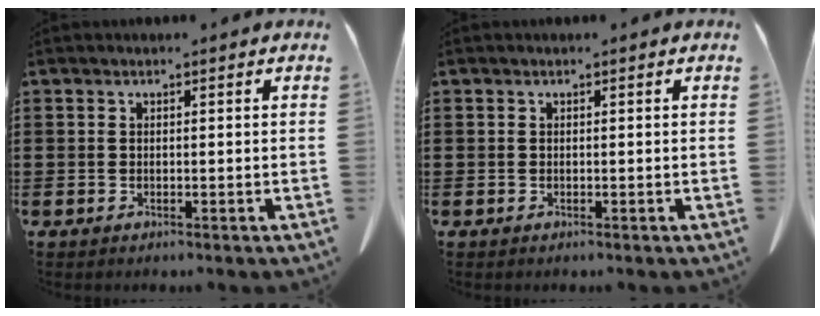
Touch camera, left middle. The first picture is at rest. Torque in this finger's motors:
{"motor_torque": [-0.18, 0.13, 0.03, 0.01]}